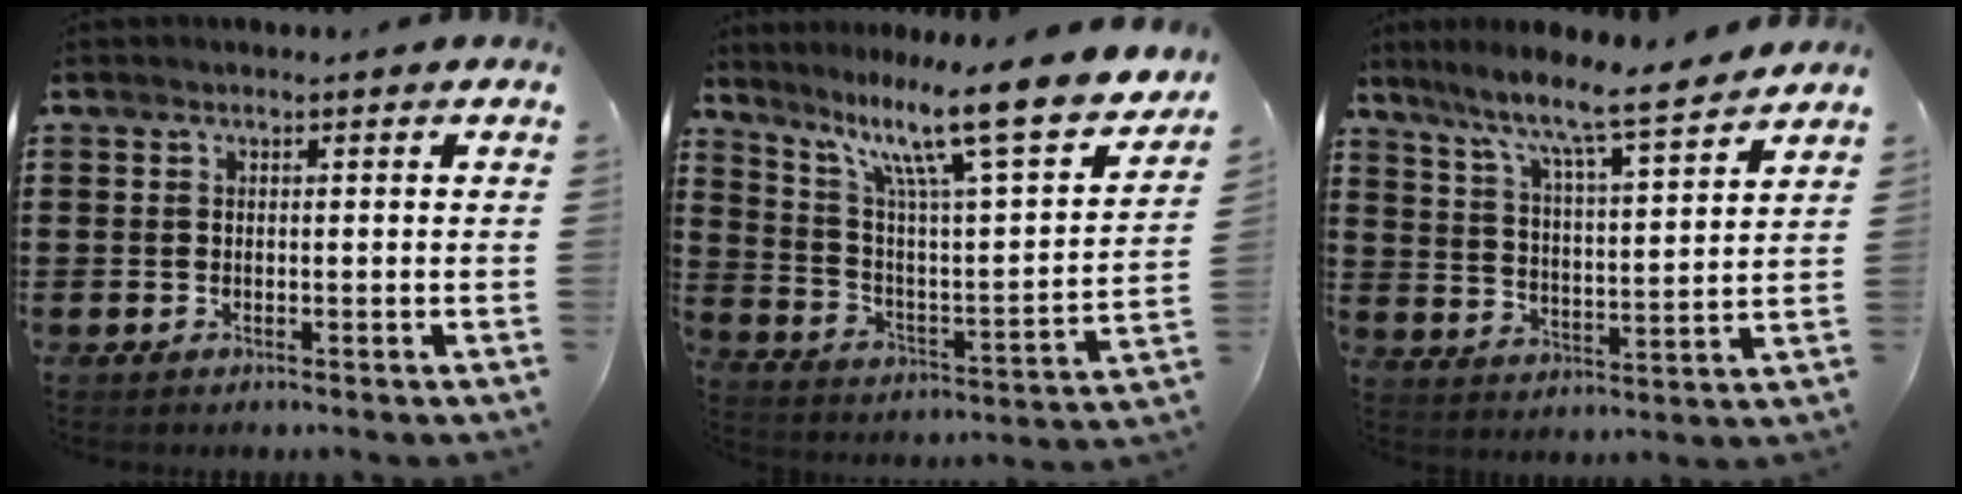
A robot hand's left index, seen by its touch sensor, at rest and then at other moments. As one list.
[{"total": 13.5, "force": [10.2, 0.8, 8.8], "torque": [-0.181, -0.076, 0.158]}, {"total": 7.4, "force": [6.4, -0.3, 3.6], "torque": [-0.095, -0.051, 0.102]}]